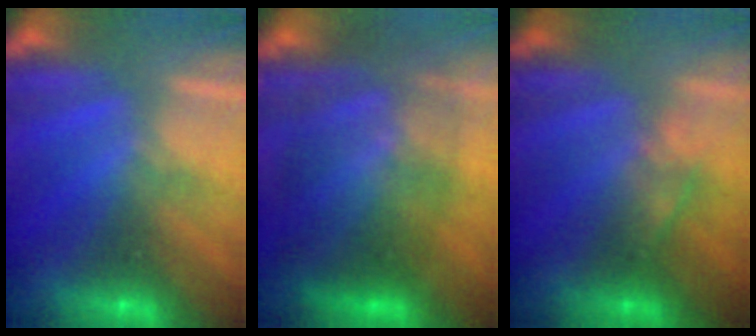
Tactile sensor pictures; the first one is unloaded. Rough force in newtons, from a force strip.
{"total": 8.5}
{"total": 2.4}